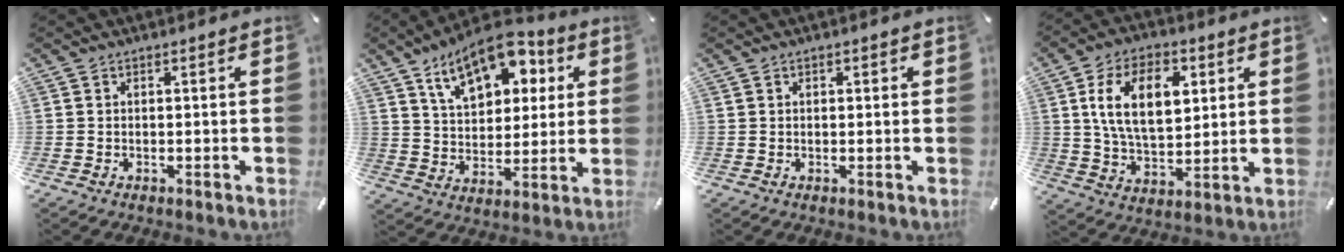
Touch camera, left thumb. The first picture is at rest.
{"total": 15.8, "force": [9.3, 9.2, 8.9], "torque": [-0.148, -0.035, 0.164]}
{"total": 0.7, "force": [0.2, 0.6, 0.3], "torque": [-0.006, 0.005, 0.003]}
{"total": 15.2, "force": [4.7, 9.2, 11.1], "torque": [-0.211, 0.009, 0.080]}